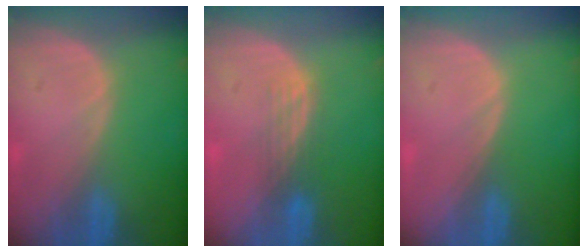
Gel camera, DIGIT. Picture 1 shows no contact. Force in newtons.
{"total": 3.1, "press": 2.7, "slide": 1.5}
{"total": 0.0}